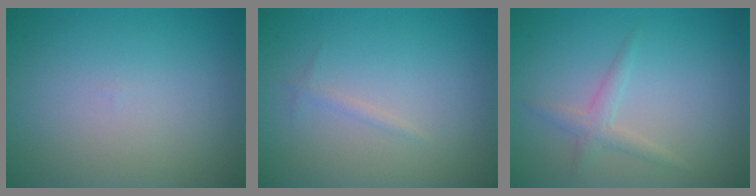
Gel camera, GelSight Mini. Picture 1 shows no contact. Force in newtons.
{"total": 0.6, "press": 0.6, "slide": 0.1}
{"total": 1.6, "press": 1.6, "slide": 0.0}